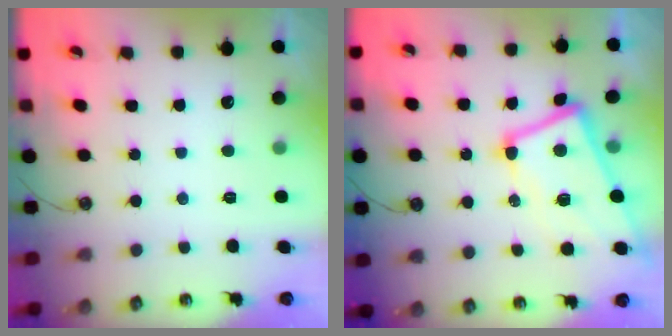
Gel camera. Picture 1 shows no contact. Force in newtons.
{"total": 5.5, "press": 5.2, "slide": 1.5}